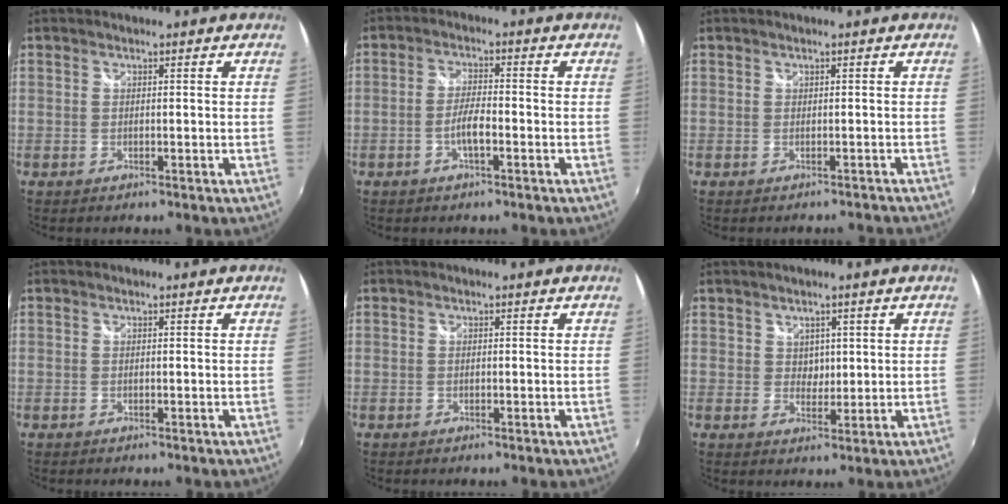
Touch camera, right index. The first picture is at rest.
{"total": 3.9, "force": [-1.8, 0.7, 3.3], "torque": [-0.070, 0.003, -0.033]}
{"total": 2.8, "force": [-2.4, 1.3, 0.6], "torque": [-0.001, 0.000, -0.026]}
{"total": 0.0}
{"total": 0.0}
{"total": 2.7, "force": [1.1, 2.3, 0.6], "torque": [-0.004, 0.004, 0.021]}